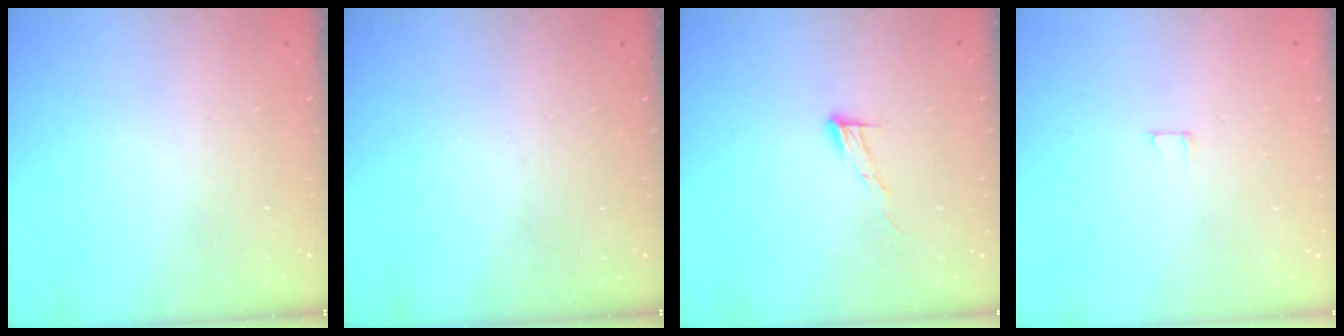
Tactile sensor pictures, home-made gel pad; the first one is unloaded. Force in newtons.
{"total": 0.0}
{"total": 6.7, "press": 6.7, "slide": 0.4}
{"total": 2.5, "press": 2.5, "slide": 0.2}